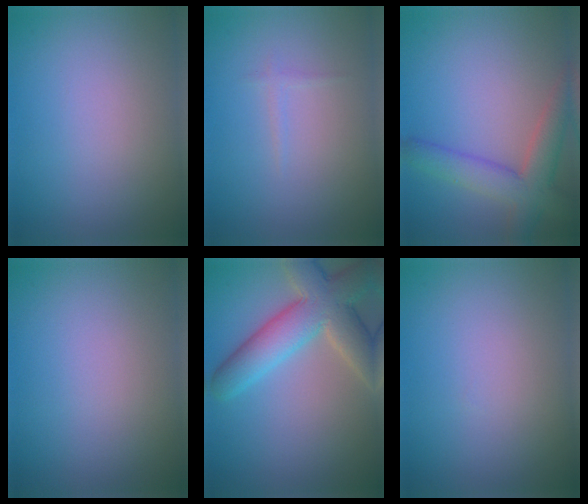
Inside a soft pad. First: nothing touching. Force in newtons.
{"total": 0.6, "press": 0.6, "slide": 0.0}
{"total": 5.1, "press": 5.1, "slide": 0.2}
{"total": 0.0}
{"total": 7.8, "press": 7.8, "slide": 0.5}
{"total": 0.0}